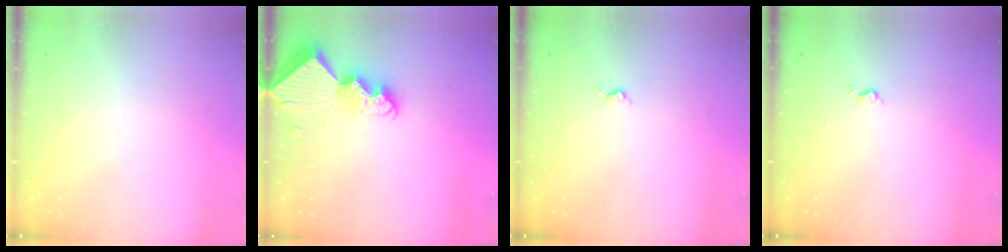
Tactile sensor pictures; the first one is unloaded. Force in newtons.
{"total": 8.8, "press": 8.7, "slide": 0.8}
{"total": 2.6, "press": 2.6, "slide": 0.4}
{"total": 2.6, "press": 2.6, "slide": 0.4}